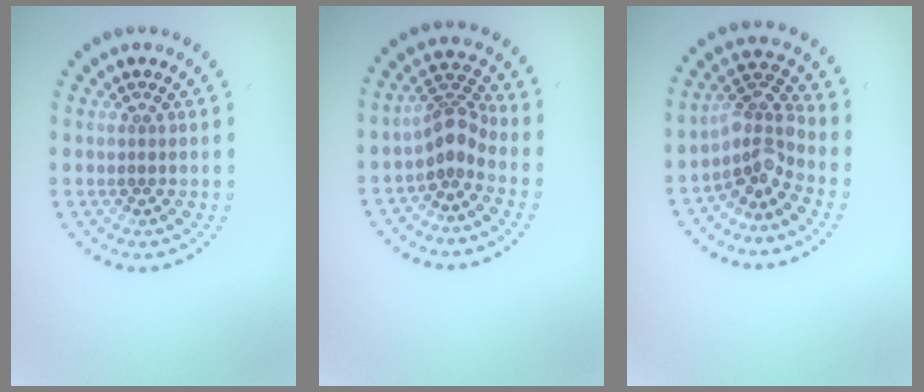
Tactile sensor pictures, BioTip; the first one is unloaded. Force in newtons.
{"total": 2.9, "press": 2.1, "slide": 2.0}
{"total": 3.5, "press": 2.5, "slide": 2.4}